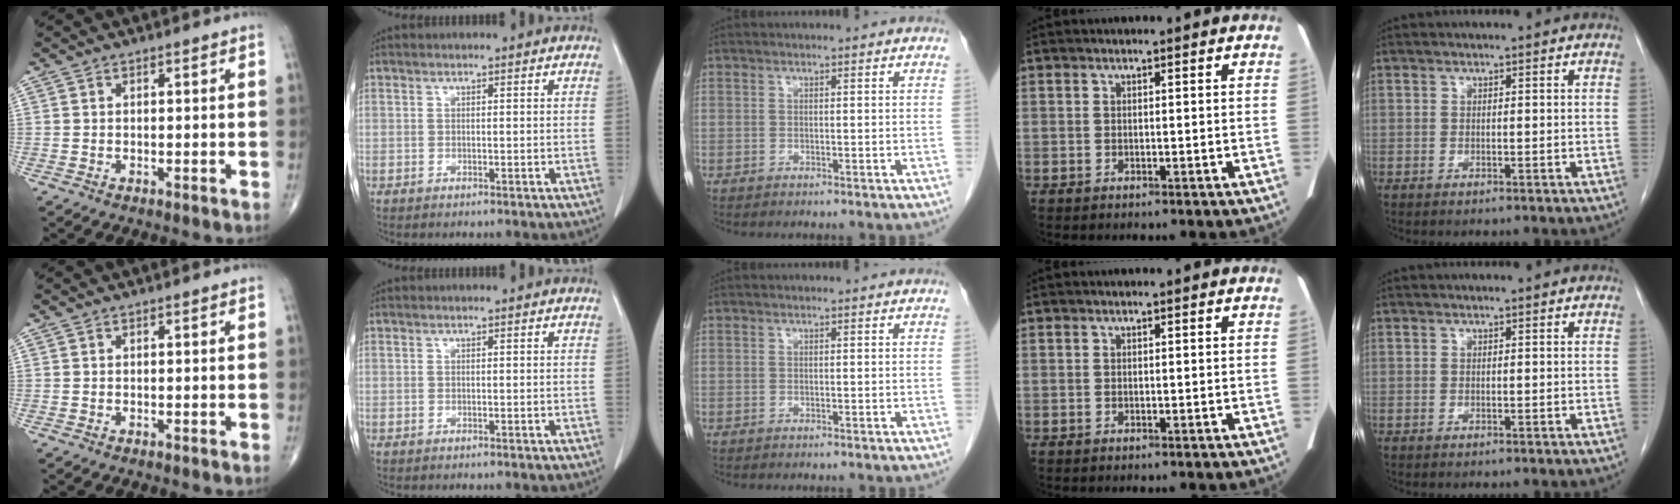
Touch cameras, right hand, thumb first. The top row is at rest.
{}